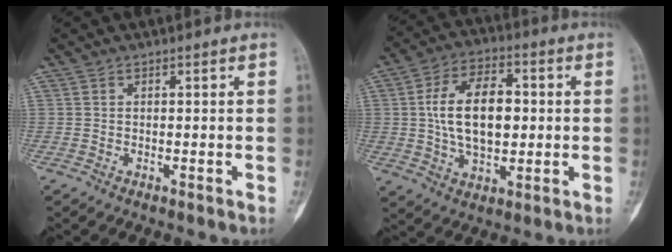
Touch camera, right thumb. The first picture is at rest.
{"total": 14.4, "force": [0.9, 8.5, 11.6], "torque": [-0.181, 0.013, 0.015]}